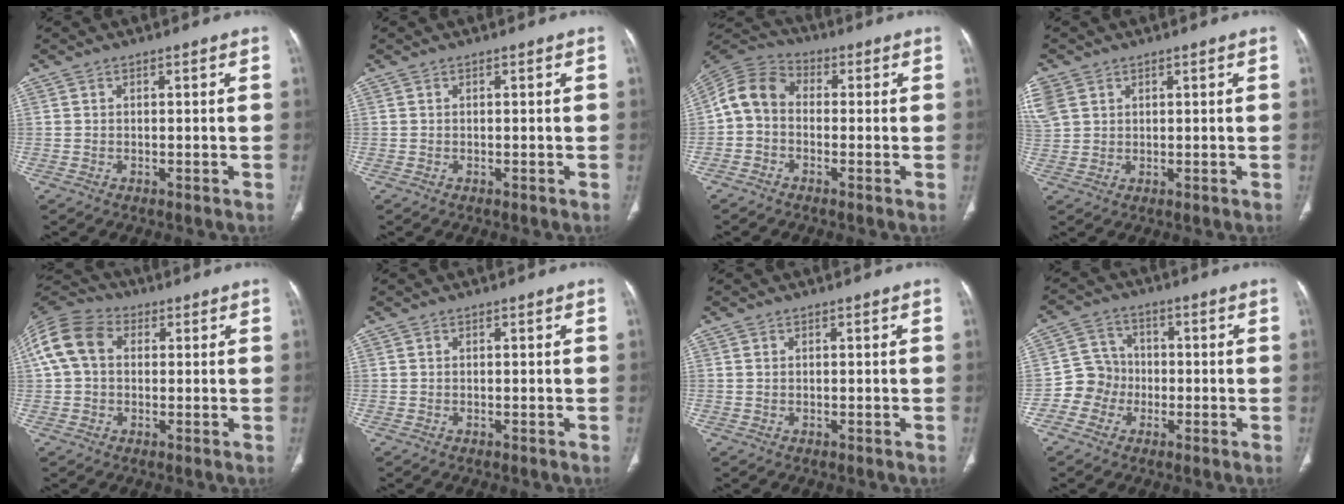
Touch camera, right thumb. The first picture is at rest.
{"total": 0.0}
{"total": 8.2, "force": [-0.7, 6.4, 5.1], "torque": [-0.088, 0.026, -0.032]}
{"total": 8.8, "force": [3.6, 7.0, 4.0], "torque": [-0.124, 0.015, 0.083]}
{"total": 11.9, "force": [2.3, 8.8, 7.7], "torque": [-0.158, 0.033, 0.033]}
{"total": 0.0}
{"total": 0.0}
{"total": 6.5, "force": [-1.9, 6.1, 1.1], "torque": [0.015, 0.021, -0.044]}